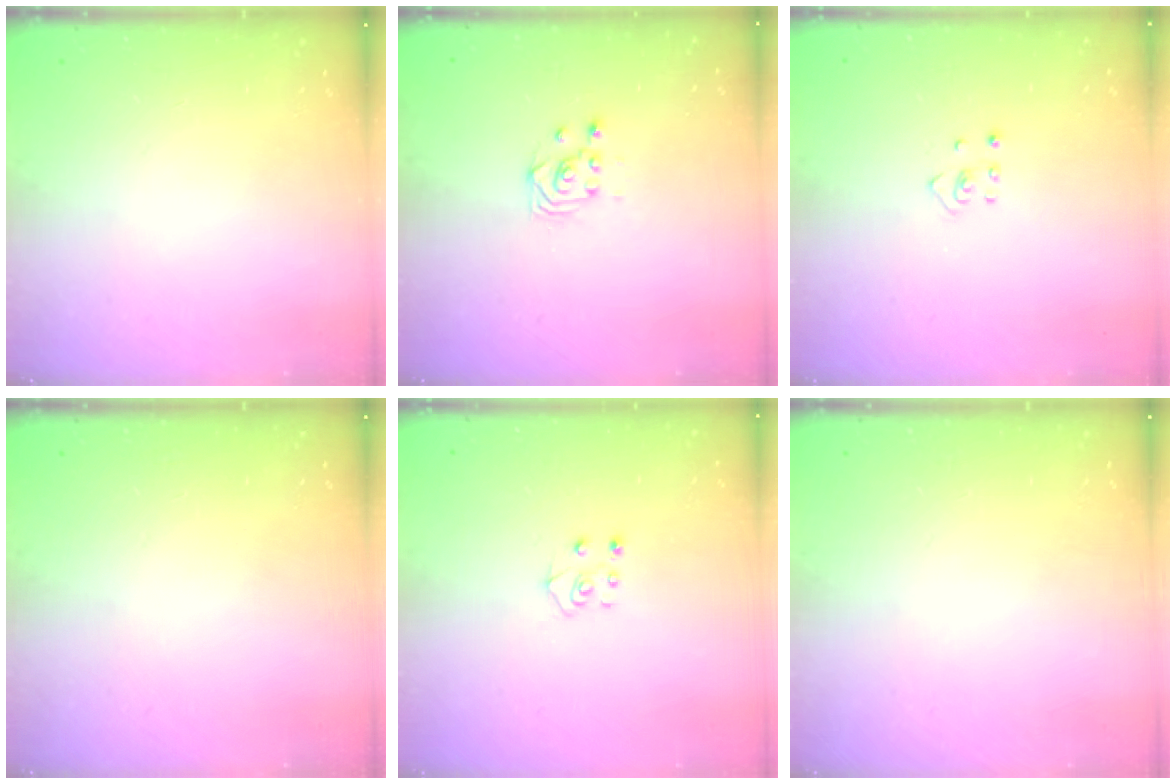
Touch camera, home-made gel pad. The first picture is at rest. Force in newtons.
{"total": 3.8, "press": 3.8, "slide": 0.3}
{"total": 2.4, "press": 2.3, "slide": 0.4}
{"total": 0.0}
{"total": 4.8, "press": 4.8, "slide": 0.4}
{"total": 0.0}